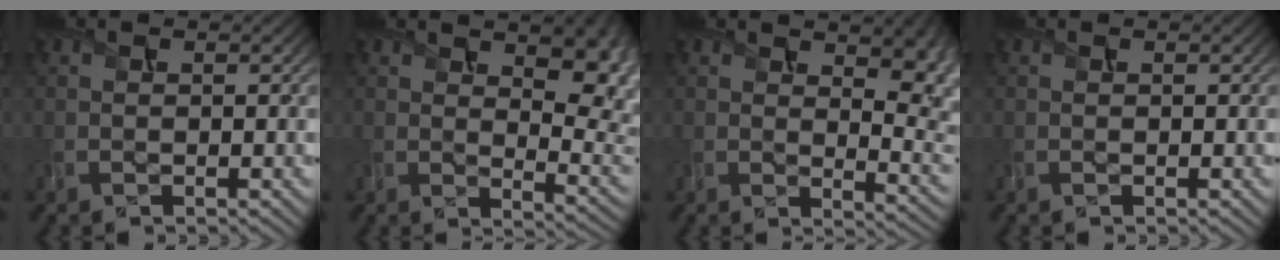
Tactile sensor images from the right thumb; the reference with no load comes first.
{"total": 11.5, "force": [5.0, 5.0, 9.0], "torque": [-0.124, 0.007, 0.076]}
{"total": 11.2, "force": [4.8, 4.6, 9.0], "torque": [-0.121, 0.012, 0.076]}
{"total": 0.0}